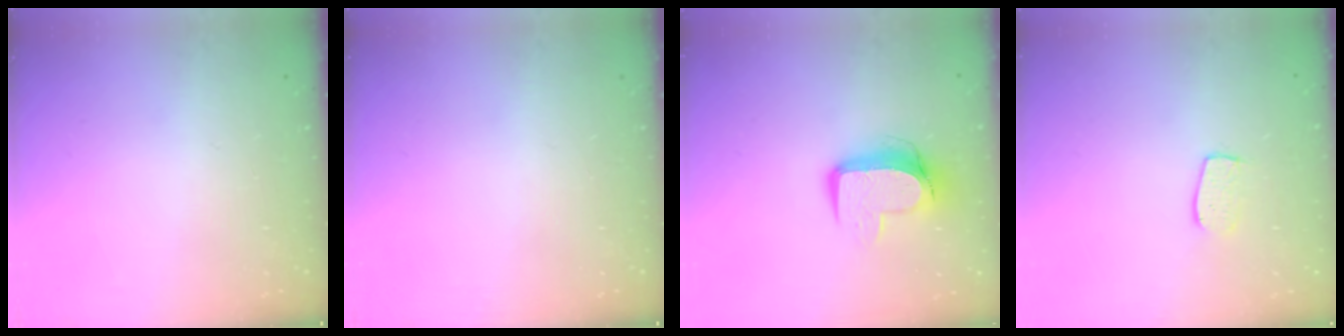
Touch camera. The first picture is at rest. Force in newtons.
{"total": 0.0}
{"total": 10.7, "press": 10.7, "slide": 1.0}
{"total": 6.3, "press": 6.2, "slide": 0.5}